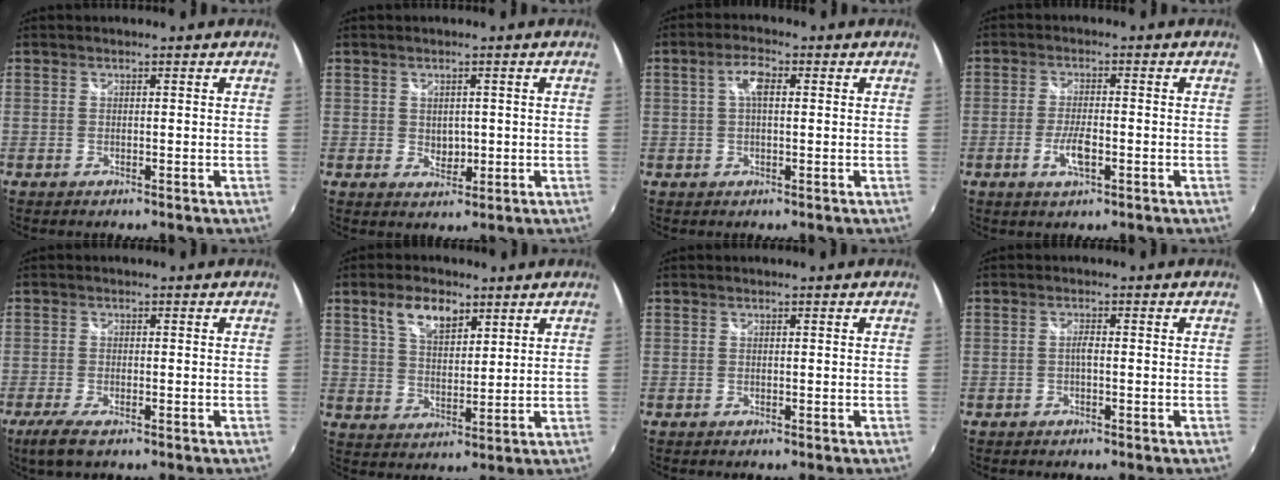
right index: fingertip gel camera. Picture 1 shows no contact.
{"total": 2.5, "force": [0.2, 2.1, 1.4], "torque": [-0.020, -0.002, 0.004]}
{"total": 3.9, "force": [0.8, 1.5, 3.5], "torque": [-0.067, 0.011, 0.013]}
{"total": 4.8, "force": [-1.8, 1.5, 4.1], "torque": [-0.090, -0.006, -0.034]}
{"total": 4.5, "force": [-2.8, 1.3, 3.3], "torque": [-0.077, -0.016, -0.051]}
{"total": 8.0, "force": [4.4, 4.3, 5.1], "torque": [-0.090, 0.014, 0.079]}
{"total": 0.0}
{"total": 1.2, "force": [-0.3, 0.2, 1.2], "torque": [-0.022, 0.003, -0.007]}